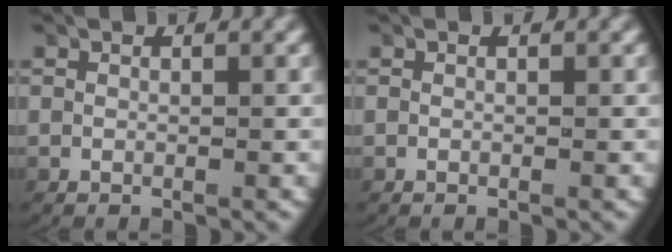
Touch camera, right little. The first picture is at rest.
{"total": 0.0}